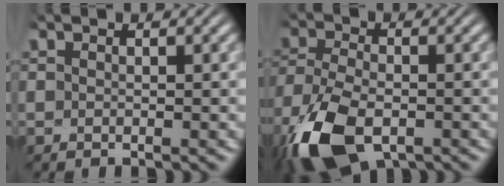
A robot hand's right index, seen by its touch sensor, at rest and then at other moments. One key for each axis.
{"total": 7.6, "fx": -3.7, "fy": 4.6, "fz": 4.9, "tx": -0.113, "ty": -0.021, "tz": -0.051}